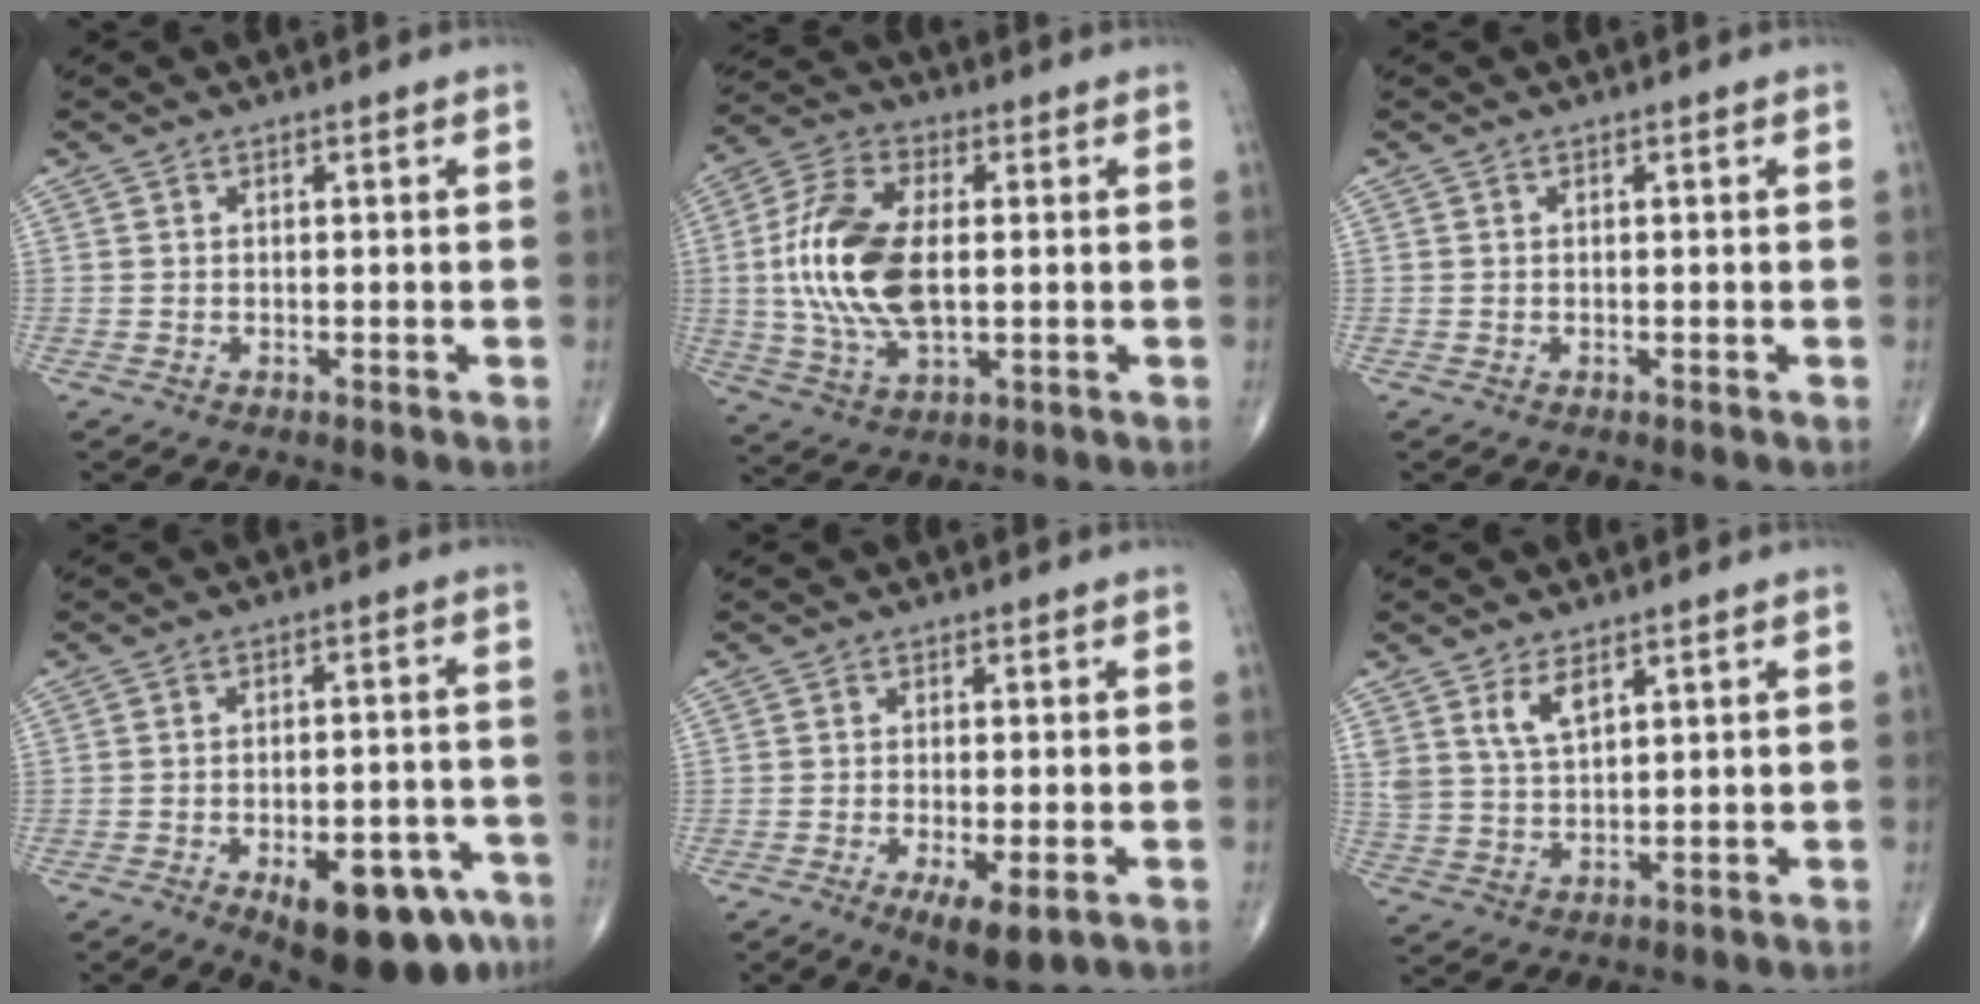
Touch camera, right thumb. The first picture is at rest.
{"total": 16.1, "force": [0.4, 8.4, 13.8], "torque": [-0.288, 0.005, 0.007]}
{"total": 0.0}
{"total": 15.4, "force": [-8.2, 6.6, 11.2], "torque": [-0.102, 0.041, -0.101]}
{"total": 6.3, "force": [-2.5, 1.8, 5.5], "torque": [-0.090, -0.016, -0.039]}
{"total": 5.2, "force": [3.0, 2.5, 3.4], "torque": [-0.057, -0.016, 0.064]}